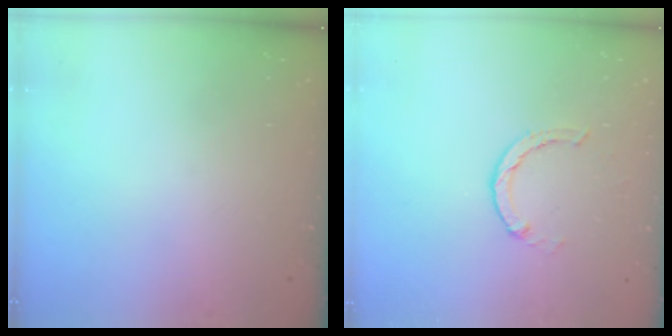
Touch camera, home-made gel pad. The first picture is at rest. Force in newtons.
{"total": 2.0, "press": 2.0, "slide": 0.2}